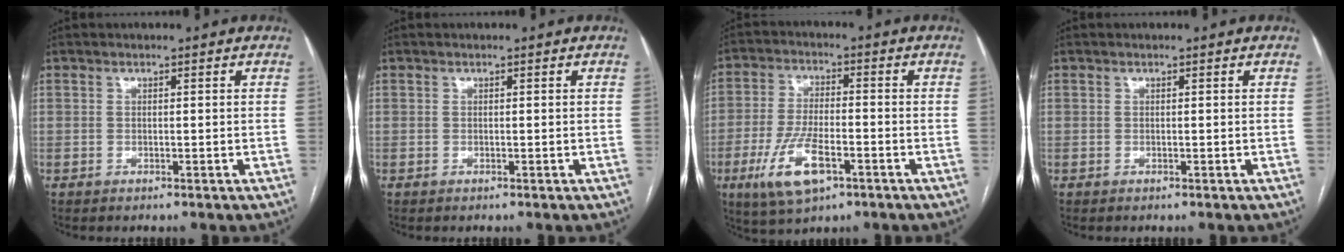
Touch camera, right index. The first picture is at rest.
{"total": 0.0}
{"total": 10.1, "force": [-4.5, 3.6, 8.3], "torque": [-0.176, -0.010, -0.076]}
{"total": 0.0}